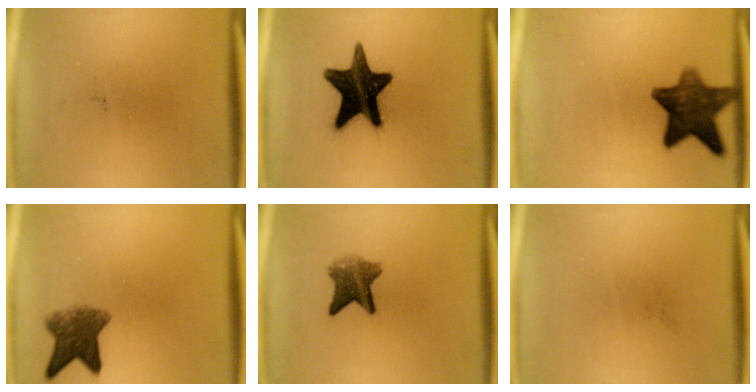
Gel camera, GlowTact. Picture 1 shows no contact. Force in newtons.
{"total": 17.5}
{"total": 11.0}
{"total": 6.5}
{"total": 5.9}
{"total": 0.0}